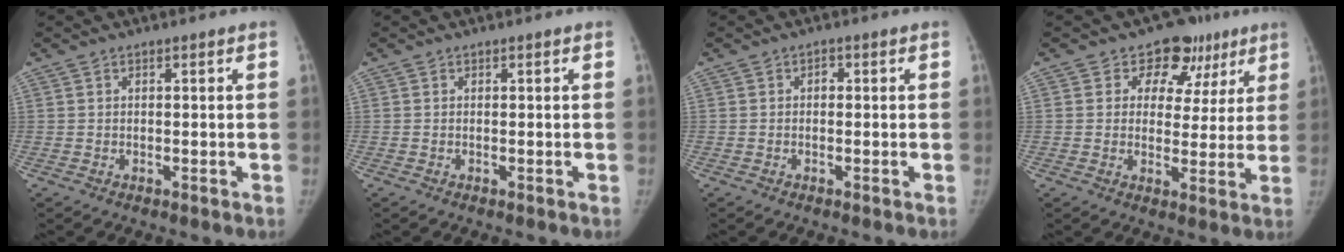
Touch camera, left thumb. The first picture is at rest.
{"total": 0.0}
{"total": 1.1, "force": [0.0, 0.8, 0.7], "torque": [-0.004, 0.004, -0.005]}
{"total": 10.0, "force": [5.5, 7.6, 3.3], "torque": [0.013, -0.010, 0.070]}